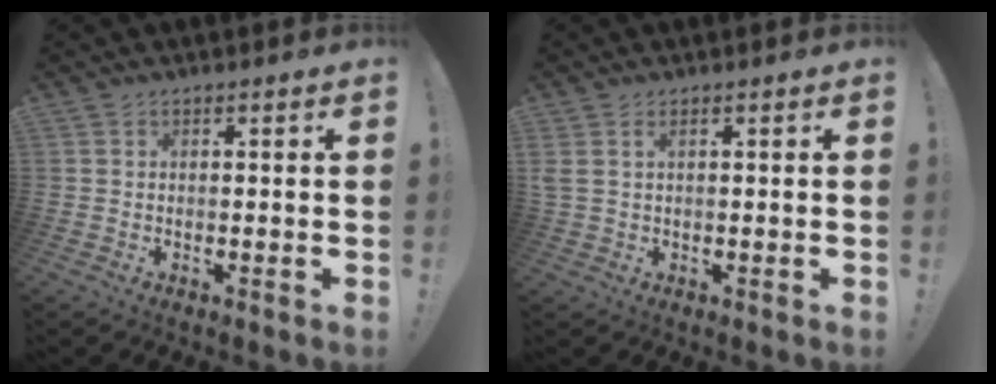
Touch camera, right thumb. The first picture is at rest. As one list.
[{"total": 1.8, "force": [0.6, 0.5, 1.6], "torque": [-0.037, 0.004, 0.013]}]